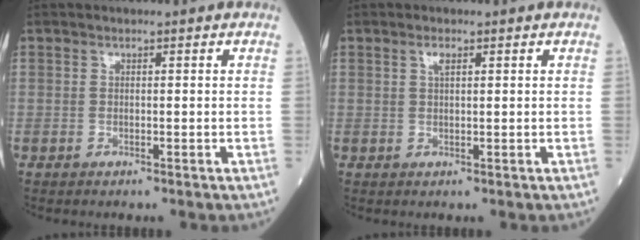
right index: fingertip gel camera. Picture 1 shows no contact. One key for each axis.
{"total": 1.3, "fx": 0.7, "fy": 0.3, "fz": 1.1, "tx": -0.022, "ty": 0.002, "tz": 0.012}